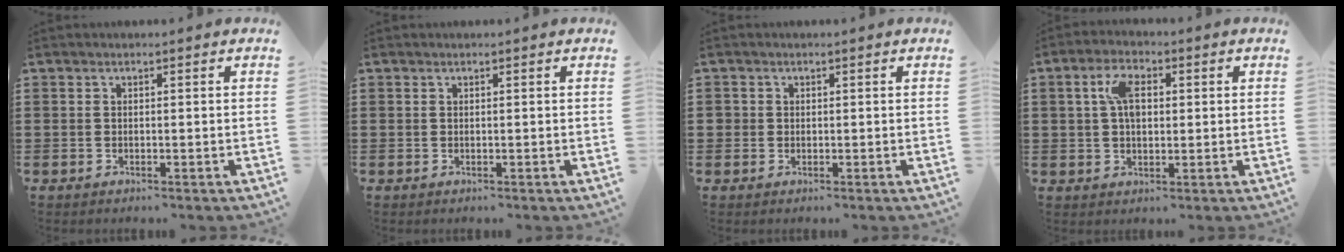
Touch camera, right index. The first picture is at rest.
{"total": 0.0}
{"total": 1.0, "force": [0.1, 1.0, 0.1], "torque": [-0.005, 0.006, 0.000]}
{"total": 5.4, "force": [1.1, 2.8, 4.5], "torque": [-0.095, 0.014, 0.018]}